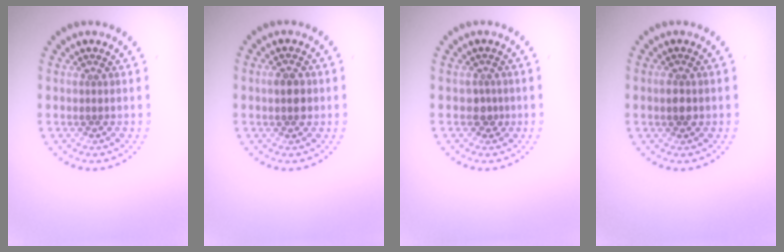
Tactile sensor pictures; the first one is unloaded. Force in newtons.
{"total": 2.4, "press": 2.4, "slide": 0.1}
{"total": 1.2, "press": 1.0, "slide": 0.7}
{"total": 1.7, "press": 1.7, "slide": 0.0}